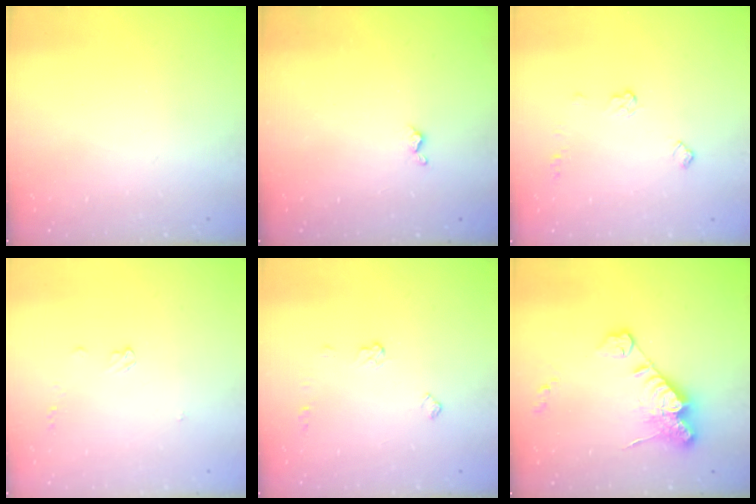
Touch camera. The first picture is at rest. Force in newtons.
{"total": 3.1, "press": 3.1, "slide": 0.7}
{"total": 5.5, "press": 5.4, "slide": 0.7}
{"total": 5.3, "press": 5.3, "slide": 0.2}
{"total": 4.6, "press": 4.6, "slide": 0.7}
{"total": 14.1, "press": 14.0, "slide": 1.5}